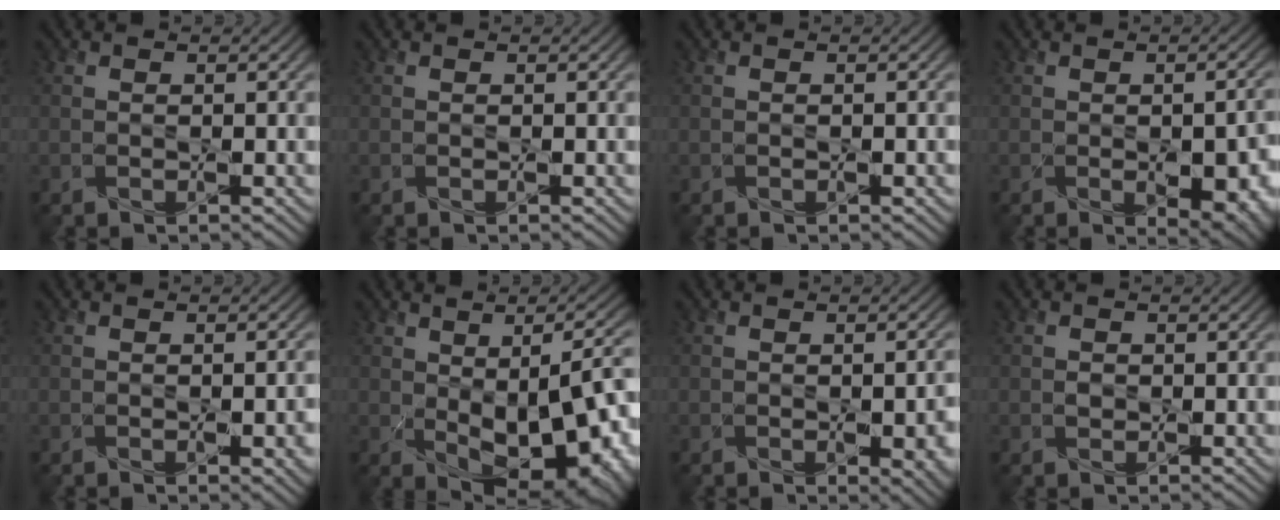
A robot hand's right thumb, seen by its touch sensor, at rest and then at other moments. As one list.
[{"total": 0.0}, {"total": 0.0}, {"total": 6.5, "force": [-1.7, 3.6, 5.1], "torque": [-0.072, -0.018, -0.009]}, {"total": 1.7, "force": [-0.5, 0.8, 1.4], "torque": [-0.022, -0.004, -0.004]}, {"total": 15.1, "force": [-3.3, 8.2, 12.3], "torque": [-0.150, -0.024, -0.024]}, {"total": 3.7, "force": [-1.0, 1.9, 3.0], "torque": [-0.041, -0.008, -0.011]}, {"total": 0.6, "force": [-0.1, 0.6, 0.1], "torque": [-0.005, -0.001, -0.005]}]